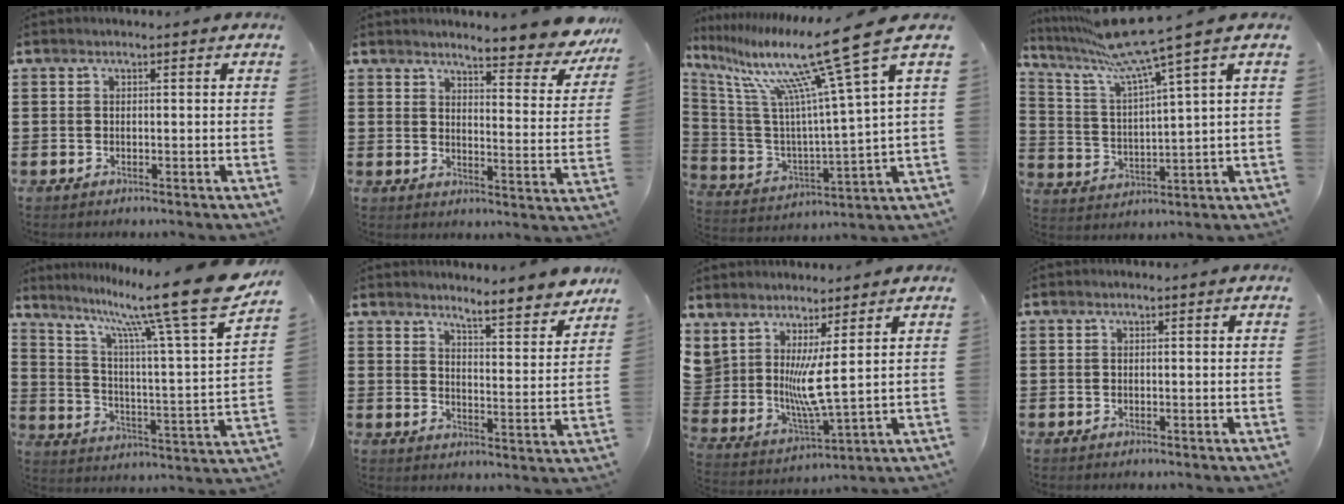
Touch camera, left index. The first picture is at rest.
{"total": 5.5, "force": [5.1, 0.0, 2.1], "torque": [-0.046, -0.035, 0.084]}
{"total": 17.3, "force": [11.9, 1.2, 12.6], "torque": [-0.251, -0.073, 0.186]}
{"total": 10.3, "force": [7.8, -0.4, 6.7], "torque": [-0.157, -0.037, 0.131]}
{"total": 15.6, "force": [12.0, 0.1, 10.0], "torque": [-0.188, -0.087, 0.187]}
{"total": 5.8, "force": [5.5, -0.3, 1.9], "torque": [-0.042, -0.041, 0.089]}
{"total": 5.8, "force": [2.6, 0.5, 5.2], "torque": [-0.120, -0.039, 0.041]}
{"total": 0.0}